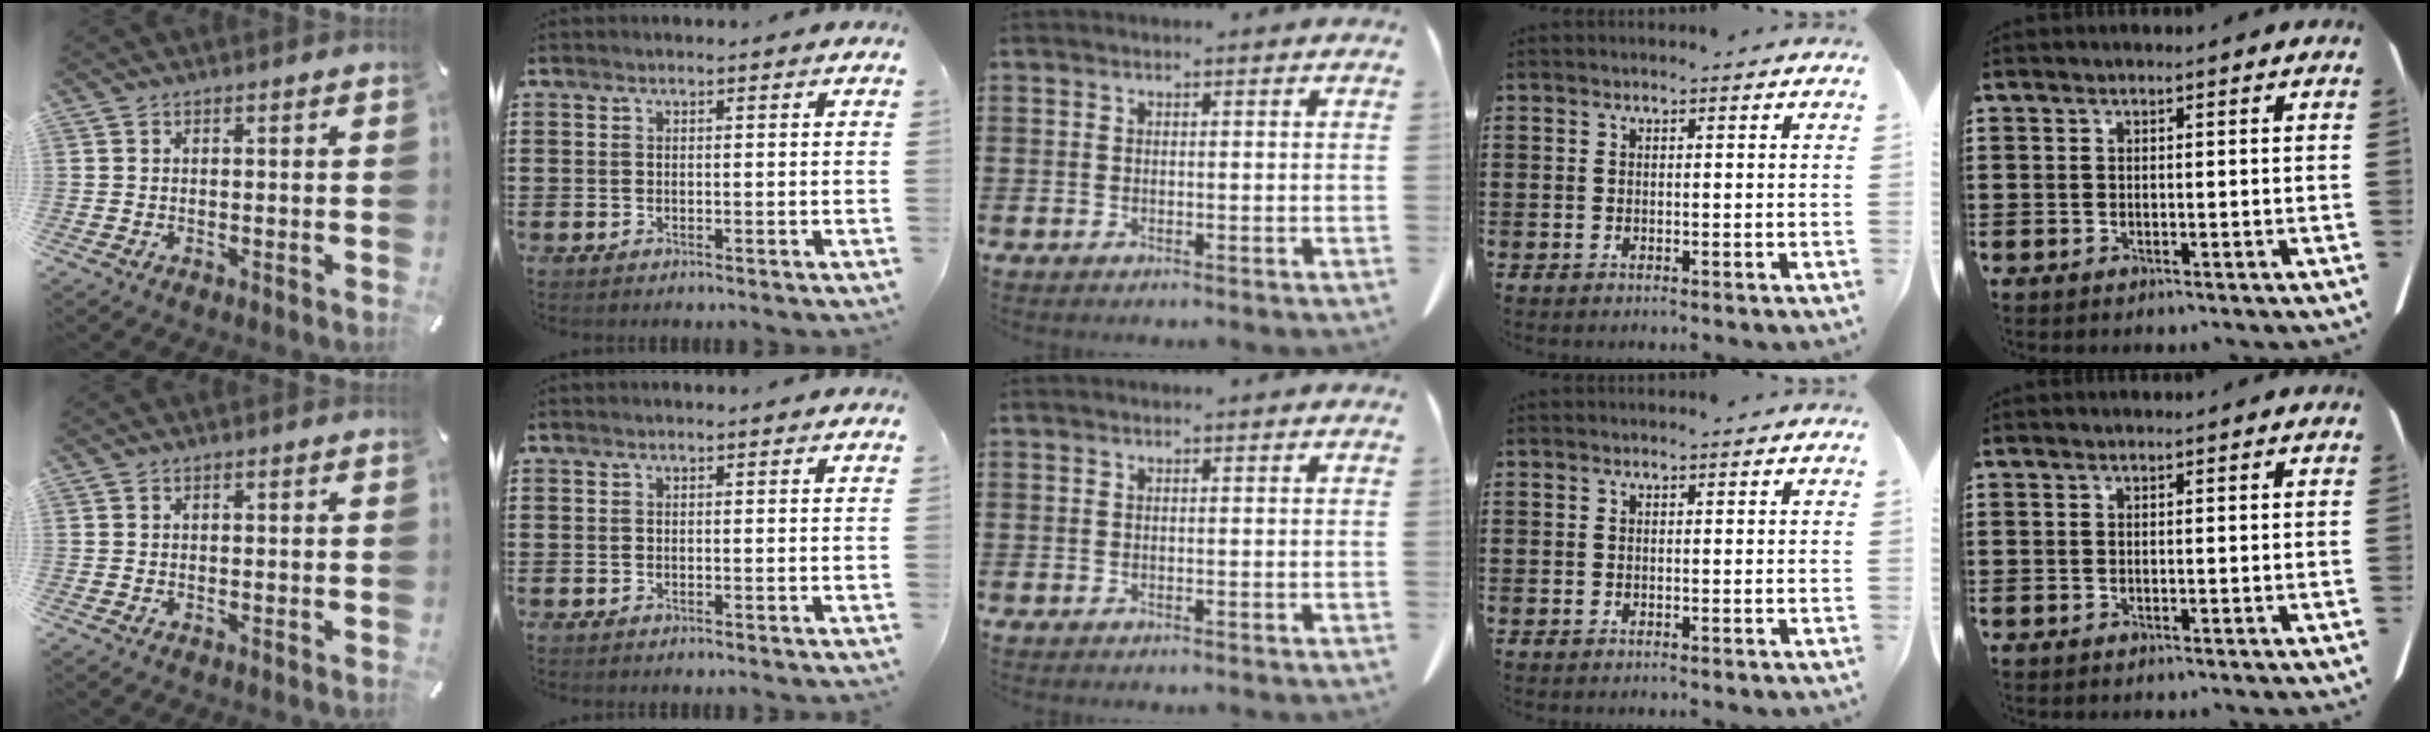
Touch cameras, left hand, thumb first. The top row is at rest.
{}